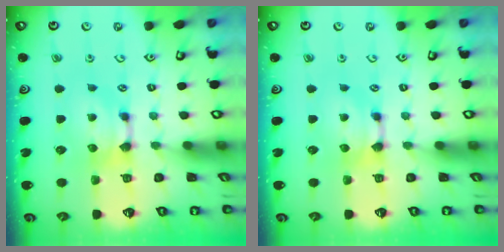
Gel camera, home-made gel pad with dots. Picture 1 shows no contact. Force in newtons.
{"total": 0.0}